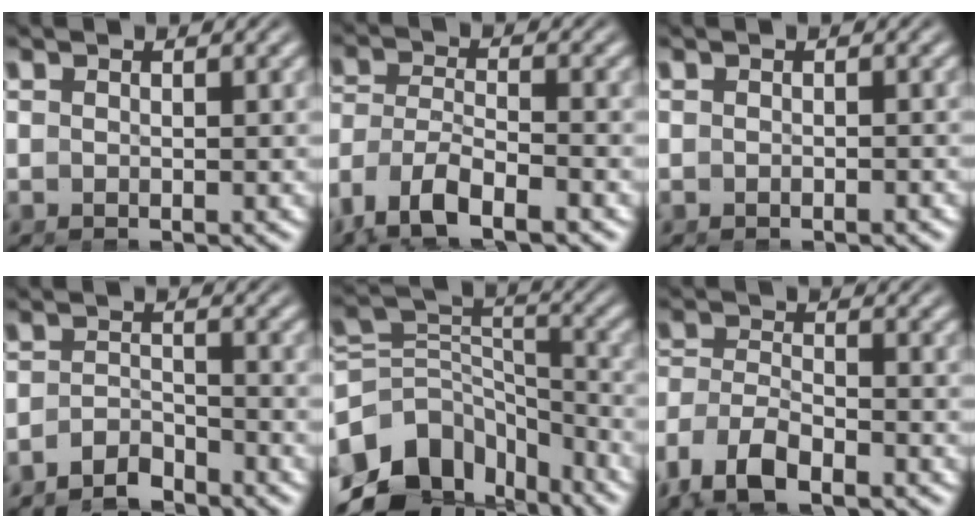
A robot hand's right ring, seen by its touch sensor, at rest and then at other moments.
{"total": 7.1, "force": [-3.3, 4.8, 4.0], "torque": [-0.109, -0.038, -0.044]}
{"total": 0.5, "force": [-0.5, -0.1, 0.2], "torque": [-0.004, 0.002, -0.009]}
{"total": 4.1, "force": [-3.6, 1.6, 1.2], "torque": [-0.018, -0.018, -0.057]}
{"total": 14.2, "force": [-5.5, 10.9, 7.3], "torque": [-0.160, -0.051, -0.080]}
{"total": 6.7, "force": [-3.2, 4.7, 3.4], "torque": [-0.097, -0.035, -0.044]}